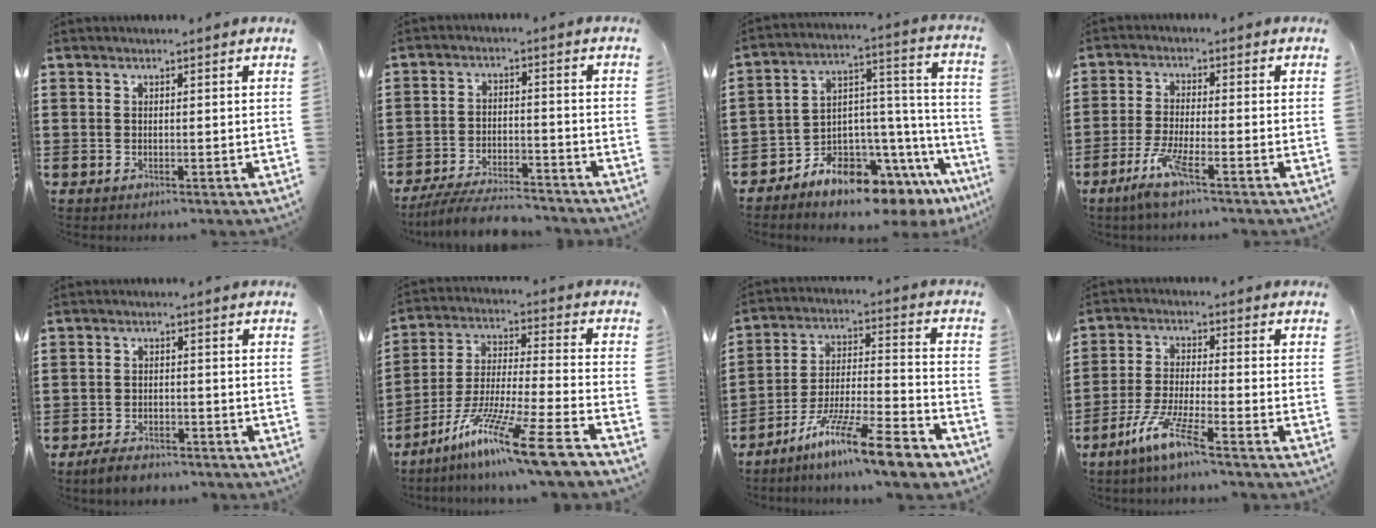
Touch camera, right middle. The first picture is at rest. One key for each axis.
{"total": 6.1, "fx": -5.8, "fy": 0.5, "fz": 2.0, "tx": -0.042, "ty": -0.004, "tz": -0.112}
{"total": 7.0, "fx": -6.7, "fy": 1.7, "fz": 1.2, "tx": -0.025, "ty": -0.015, "tz": -0.130}
{"total": 5.6, "fx": -3.1, "fy": 0.7, "fz": 4.6, "tx": -0.101, "ty": -0.012, "tz": -0.059}
{"total": 3.1, "fx": -2.9, "fy": 0.8, "fz": 0.8, "tx": -0.024, "ty": 0.003, "tz": -0.061}
{"total": 13.6, "fx": -10.1, "fy": -0.4, "fz": 9.0, "tx": -0.161, "ty": 0.007, "tz": -0.188}
{"total": 12.9, "fx": -10.0, "fy": 0.7, "fz": 8.1, "tx": -0.137, "ty": 0.016, "tz": -0.187}
{"total": 7.2, "fx": -5.1, "fy": 0.3, "fz": 5.1, "tx": -0.115, "ty": -0.015, "tz": -0.097}